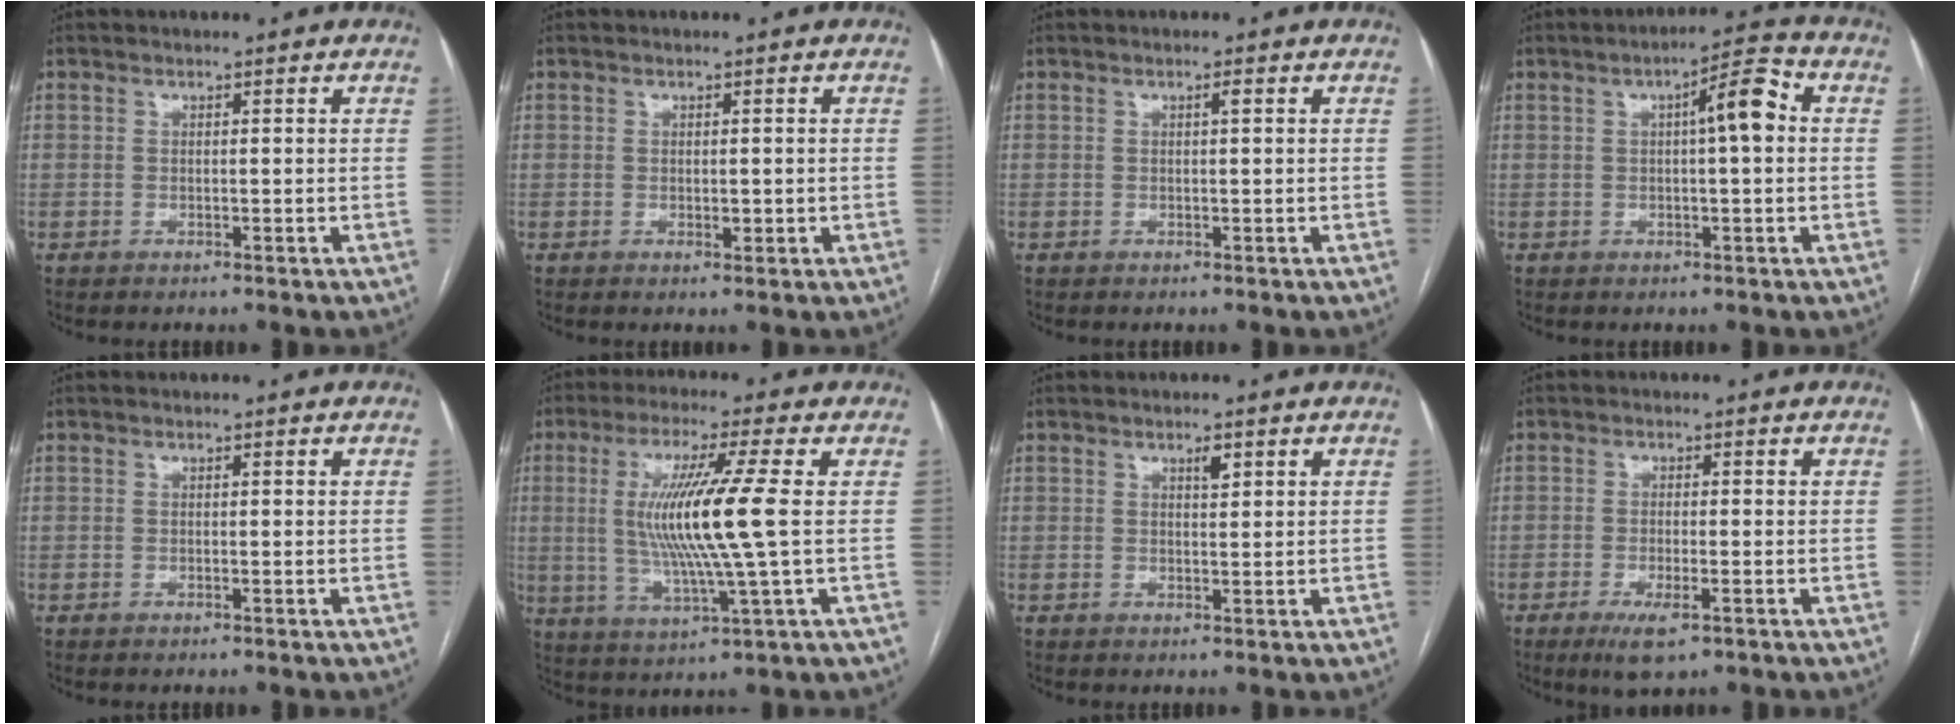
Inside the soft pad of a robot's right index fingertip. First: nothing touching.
{"total": 1.3, "force": [-0.1, 0.7, 1.0], "torque": [-0.013, -0.001, 0.001]}
{"total": 0.7, "force": [0.2, 0.0, 0.7], "torque": [-0.012, 0.002, 0.003]}
{"total": 6.7, "force": [1.0, 1.0, 6.5], "torque": [-0.099, 0.023, 0.010]}
{"total": 0.0}
{"total": 12.9, "force": [1.0, -1.0, 12.9], "torque": [-0.259, -0.011, 0.017]}
{"total": 1.5, "force": [0.9, 0.4, 1.2], "torque": [-0.020, -0.001, 0.014]}
{"total": 4.7, "force": [-2.5, 1.2, 3.8], "torque": [-0.073, -0.008, -0.038]}